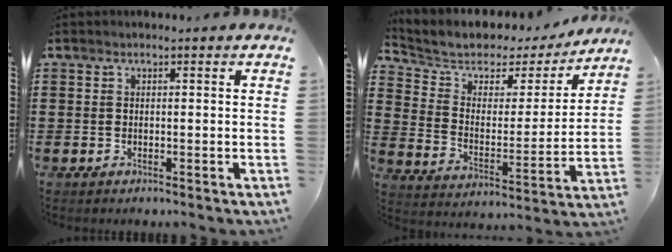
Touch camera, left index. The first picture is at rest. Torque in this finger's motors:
{"motor_torque": [1.06, -1.08, 0.18, 0.02]}